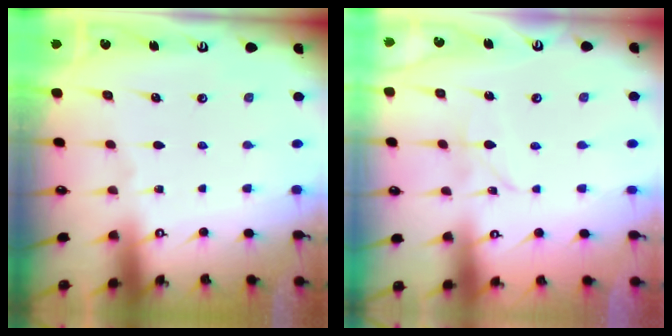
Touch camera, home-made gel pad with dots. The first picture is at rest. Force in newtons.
{"total": 2.6, "press": 2.6, "slide": 0.3}